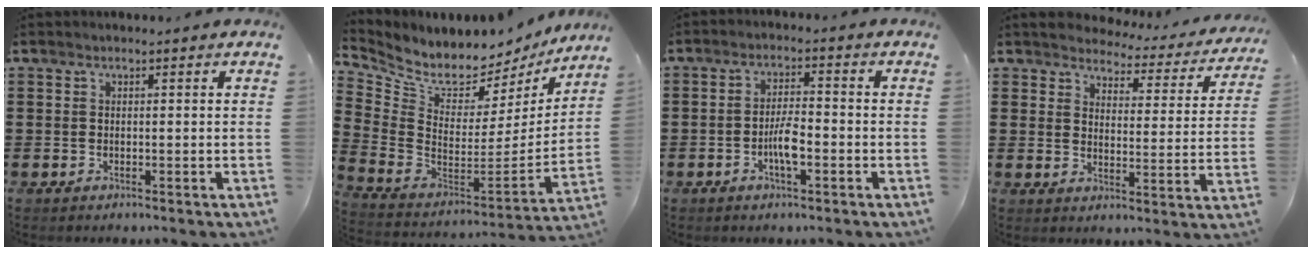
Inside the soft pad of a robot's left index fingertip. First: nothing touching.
{"total": 5.8, "force": [5.4, 2.1, 0.9], "torque": [-0.052, -0.060, 0.089]}
{"total": 4.7, "force": [-1.5, 1.2, 4.3], "torque": [-0.087, 0.004, -0.031]}
{"total": 3.4, "force": [3.3, 0.5, 0.1], "torque": [-0.019, -0.031, 0.051]}